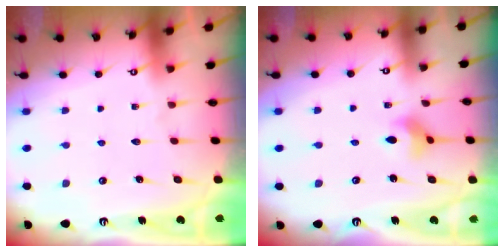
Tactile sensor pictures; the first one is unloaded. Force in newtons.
{"total": 3.8, "press": 3.8, "slide": 0.6}